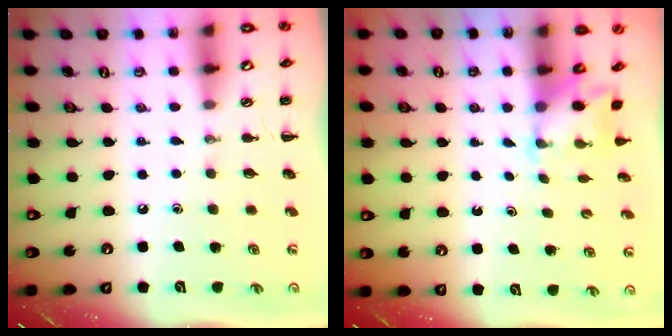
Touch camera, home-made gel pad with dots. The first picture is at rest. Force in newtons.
{"total": 2.0, "press": 1.9, "slide": 0.6}